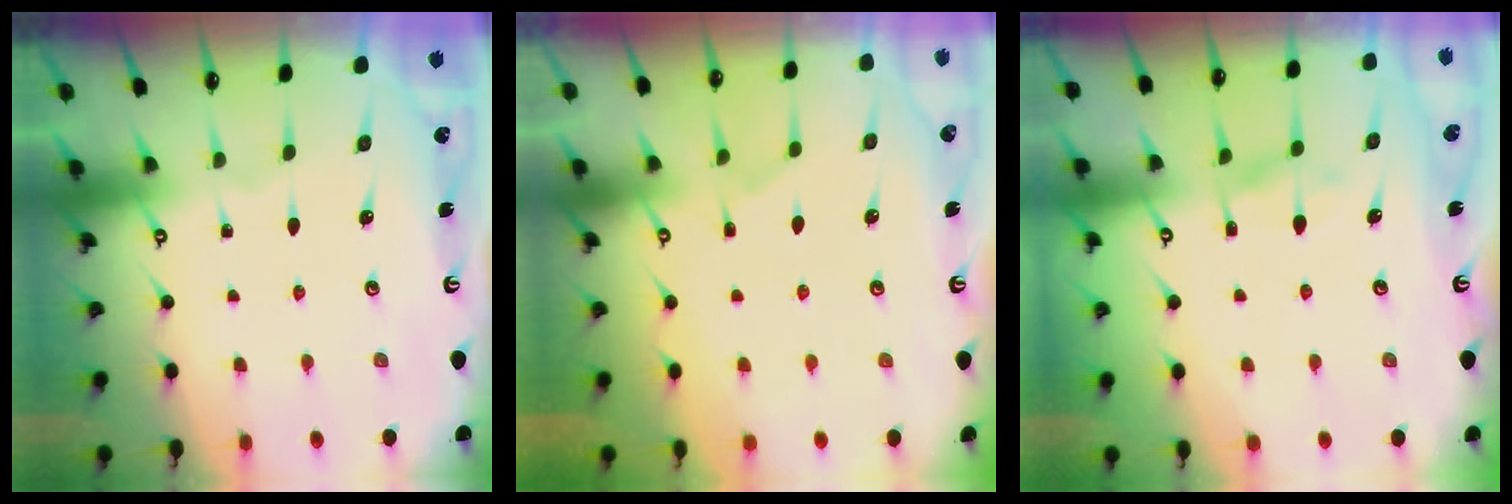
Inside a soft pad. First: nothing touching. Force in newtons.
{"total": 2.4, "press": 2.1, "slide": 1.1}
{"total": 6.5, "press": 6.5, "slide": 1.0}